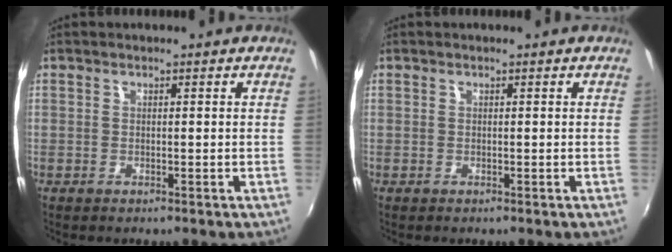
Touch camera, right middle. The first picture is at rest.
{"total": 0.0}